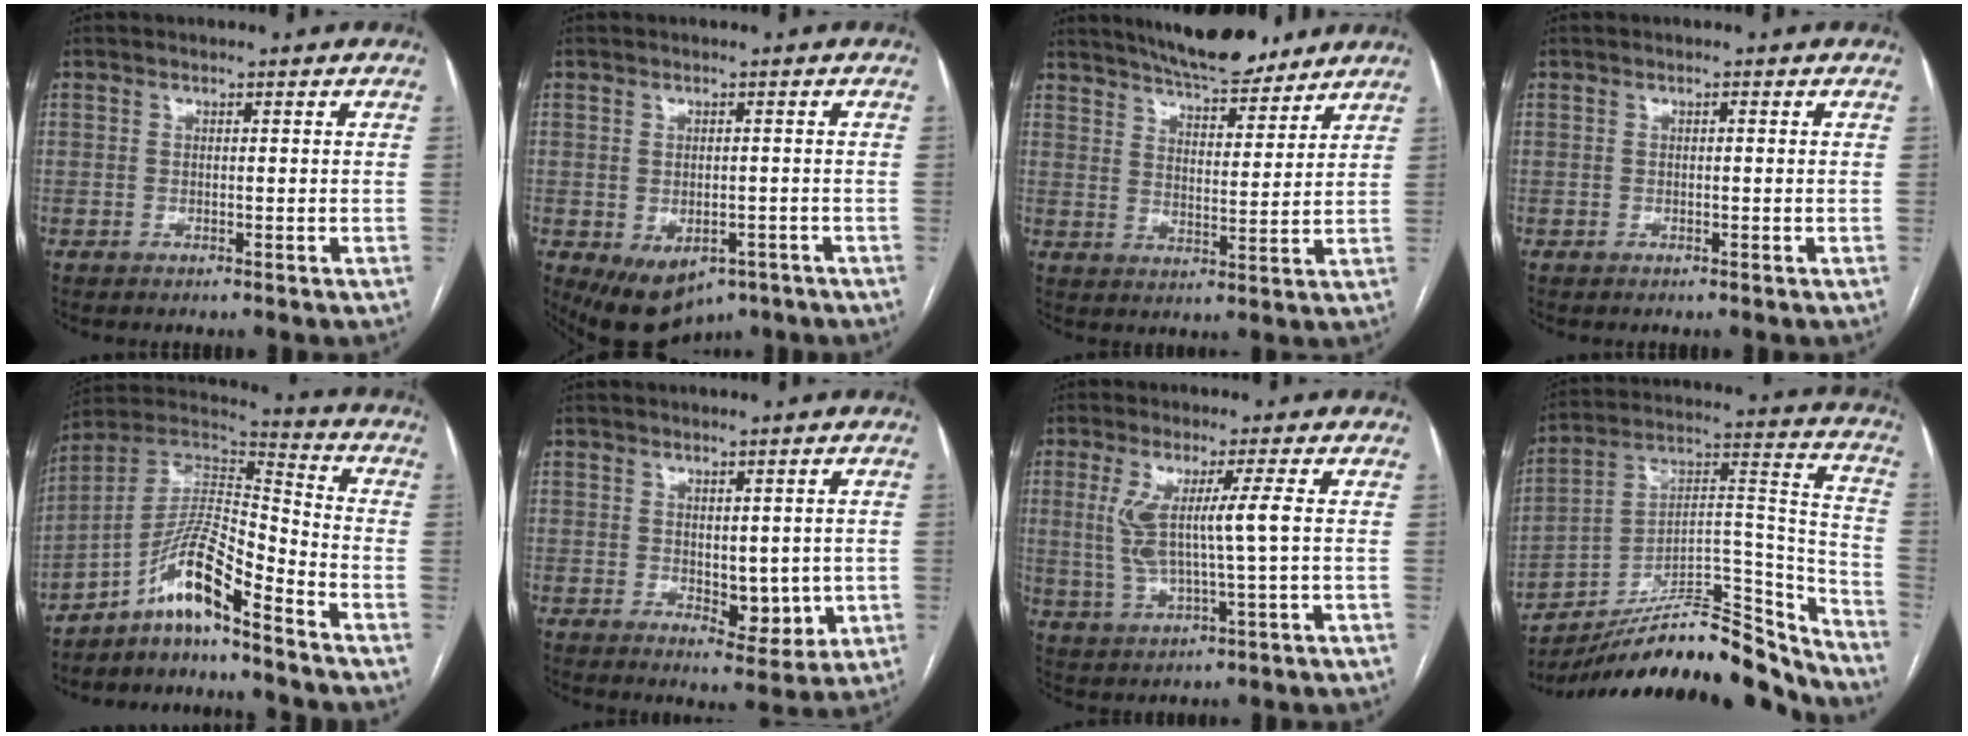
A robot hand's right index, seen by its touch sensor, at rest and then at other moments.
{"total": 8.6, "force": [-4.6, 5.4, 4.8], "torque": [-0.070, -0.005, -0.059]}
{"total": 12.6, "force": [11.1, 2.7, 5.3], "torque": [-0.083, -0.003, 0.168]}
{"total": 0.0}
{"total": 11.1, "force": [-7.7, 1.0, 7.9], "torque": [-0.156, 0.024, -0.142]}
{"total": 6.2, "force": [-0.2, 3.3, 5.2], "torque": [-0.055, -0.007, 0.010]}
{"total": 7.8, "force": [1.1, -0.1, 7.7], "torque": [-0.154, 0.002, 0.027]}
{"total": 22.3, "force": [-20.4, 2.9, 8.4], "torque": [-0.110, 0.045, -0.325]}